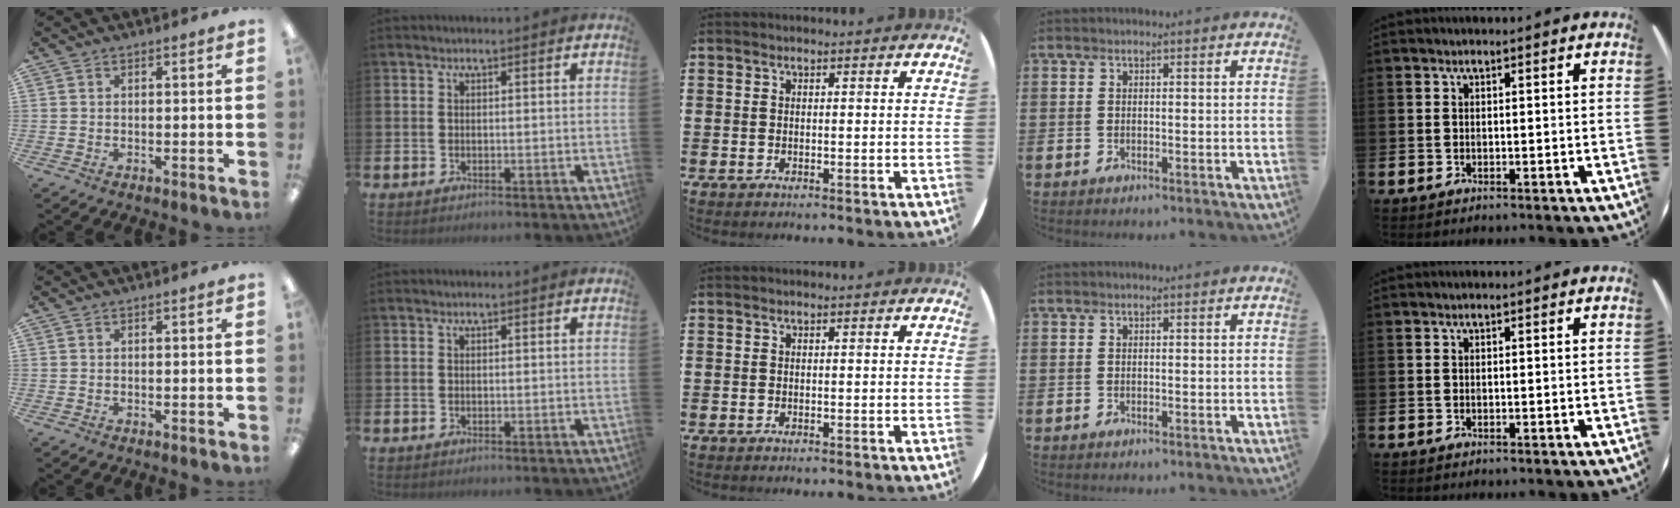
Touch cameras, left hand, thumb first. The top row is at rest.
{}